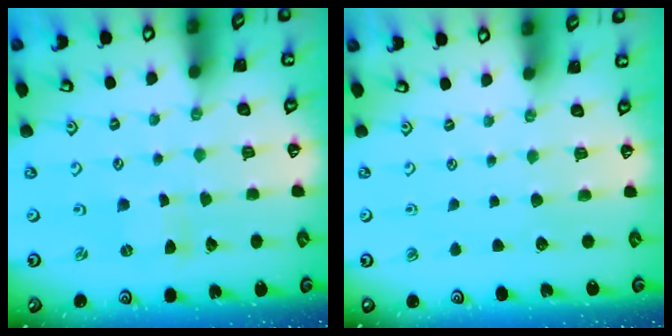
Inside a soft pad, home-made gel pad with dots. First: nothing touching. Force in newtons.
{"total": 0.0}